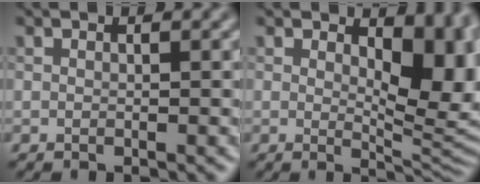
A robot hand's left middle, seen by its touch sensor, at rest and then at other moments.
{"total": 7.2, "force": [2.0, 3.7, 5.9], "torque": [-0.079, -0.015, 0.030]}